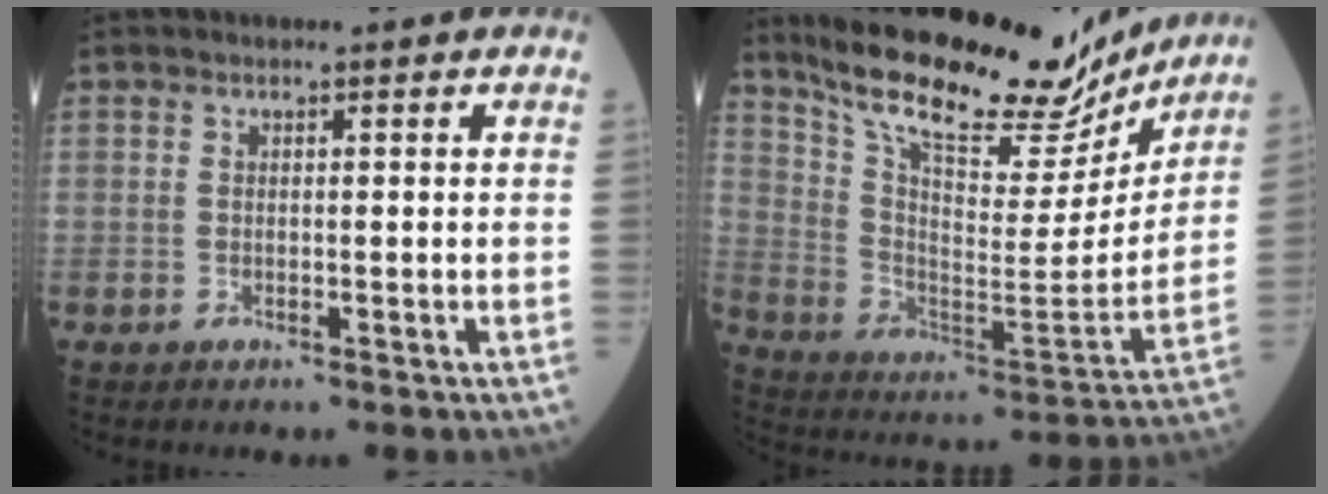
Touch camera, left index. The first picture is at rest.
{"total": 23.0, "force": [19.3, 6.2, 10.8], "torque": [-0.184, -0.017, 0.301]}